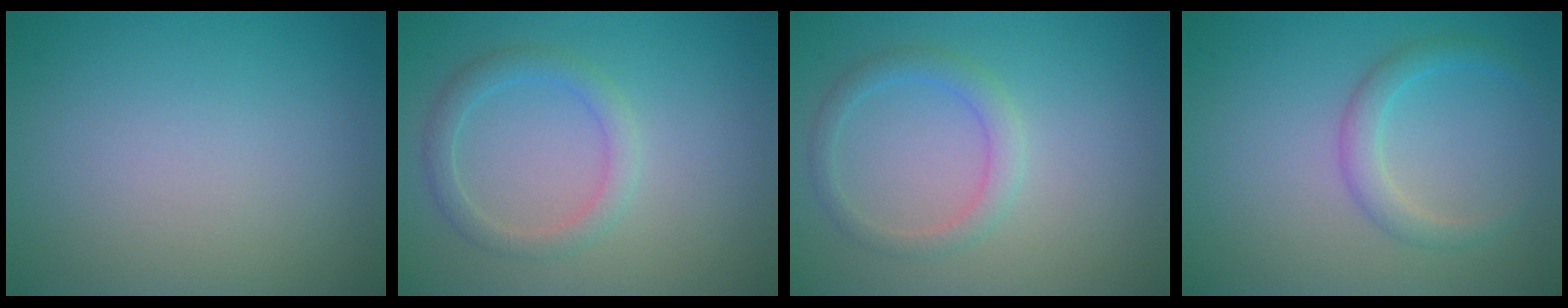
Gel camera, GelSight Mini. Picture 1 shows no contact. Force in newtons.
{"total": 2.2, "press": 2.2, "slide": 0.1}
{"total": 2.1, "press": 2.1, "slide": 0.2}
{"total": 2.1, "press": 2.1, "slide": 0.1}